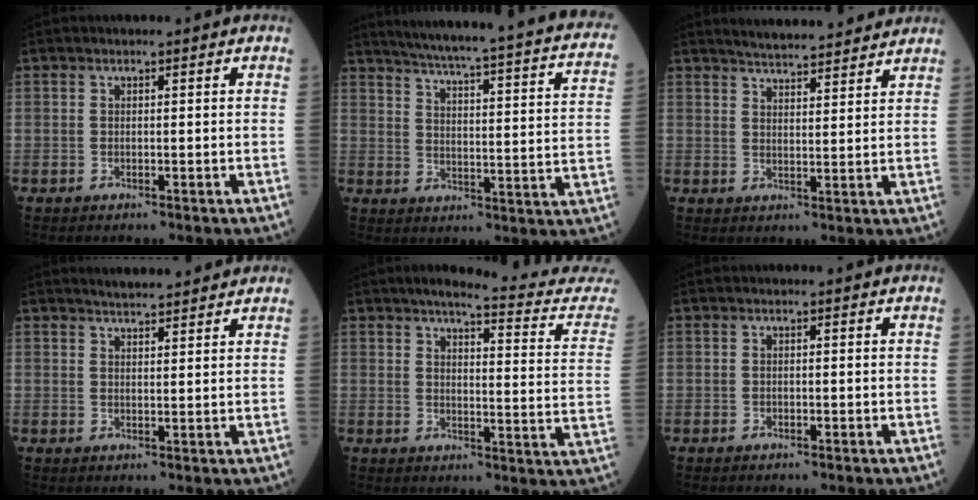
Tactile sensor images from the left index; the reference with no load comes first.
{"total": 26.4, "force": [22.1, 1.6, 14.4], "torque": [-0.210, -0.041, 0.263]}
{"total": 11.0, "force": [10.3, 1.2, 3.6], "torque": [-0.055, 0.012, 0.138]}
{"total": 6.1, "force": [5.7, 0.8, 2.1], "torque": [-0.034, 0.019, 0.078]}
{"total": 15.7, "force": [14.8, 0.1, 5.2], "torque": [-0.054, -0.076, 0.156]}
{"total": 0.0}